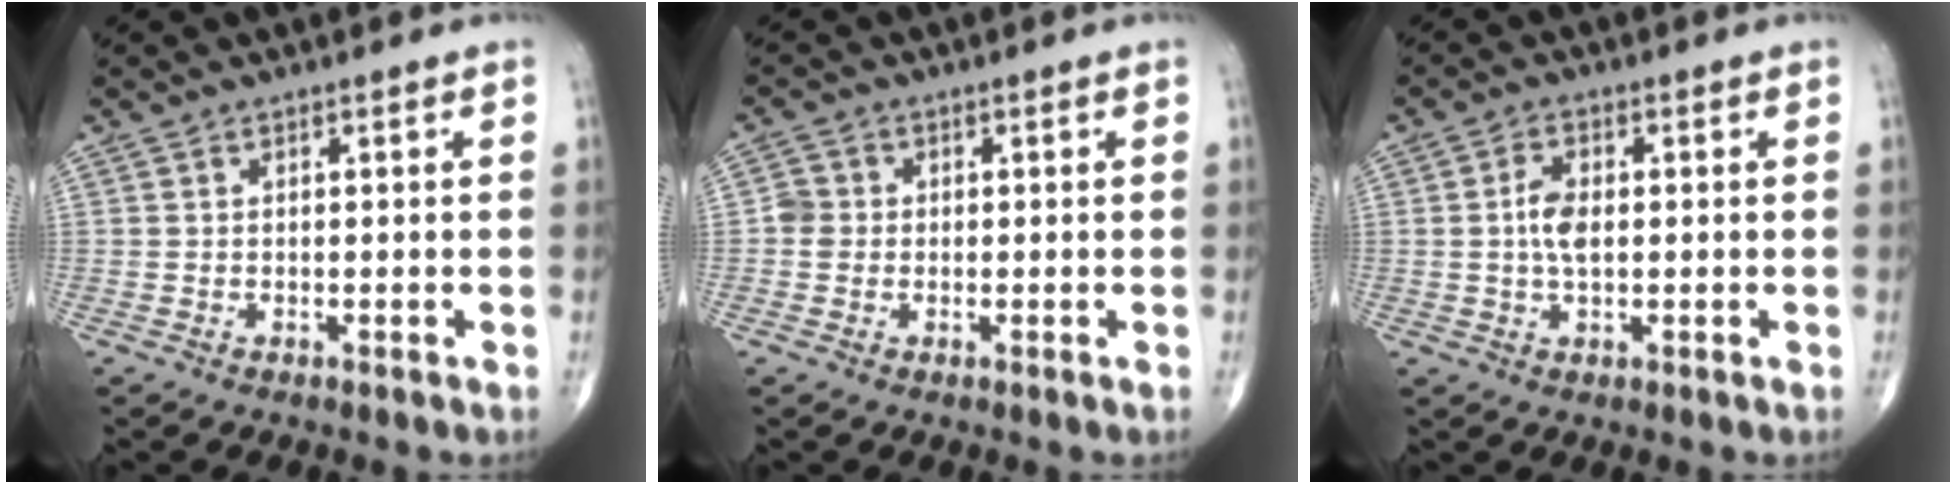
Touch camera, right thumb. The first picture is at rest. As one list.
[{"total": 2.6, "force": [-0.2, 2.5, 0.9], "torque": [-0.004, 0.006, -0.009]}, {"total": 4.7, "force": [0.2, 2.4, 4.0], "torque": [-0.078, 0.003, 0.000]}]